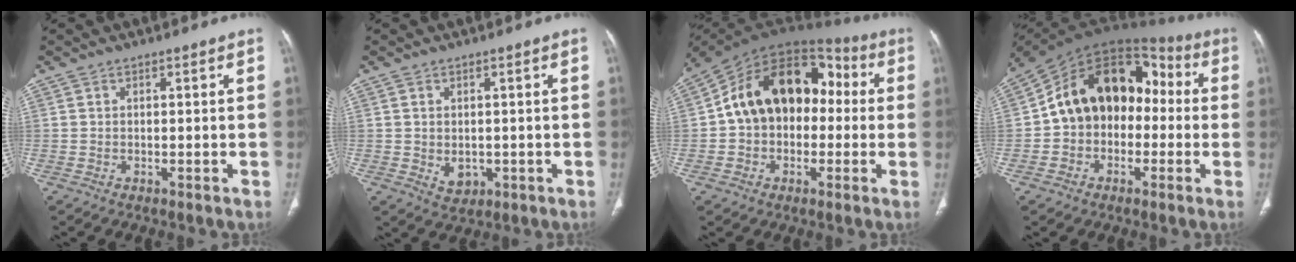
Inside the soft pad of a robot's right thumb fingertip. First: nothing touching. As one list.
[{"total": 3.6, "force": [-0.4, 2.7, 2.3], "torque": [-0.027, -0.003, 0.007]}, {"total": 19.6, "force": [1.0, 13.8, 13.8], "torque": [-0.186, 0.056, 0.006]}, {"total": 18.3, "force": [-0.1, 13.4, 12.5], "torque": [-0.156, 0.059, -0.014]}]